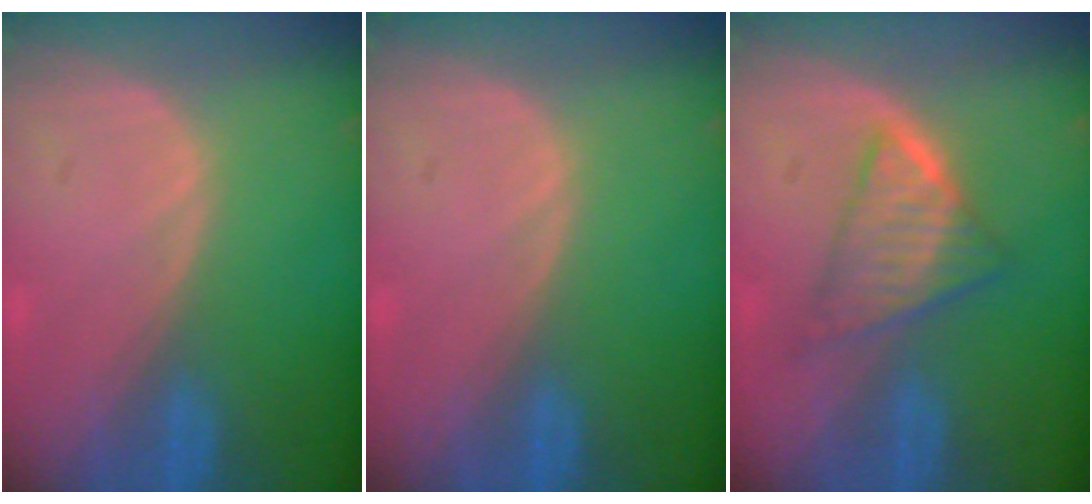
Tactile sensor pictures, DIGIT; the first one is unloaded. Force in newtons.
{"total": 0.0}
{"total": 5.9, "press": 5.6, "slide": 1.7}